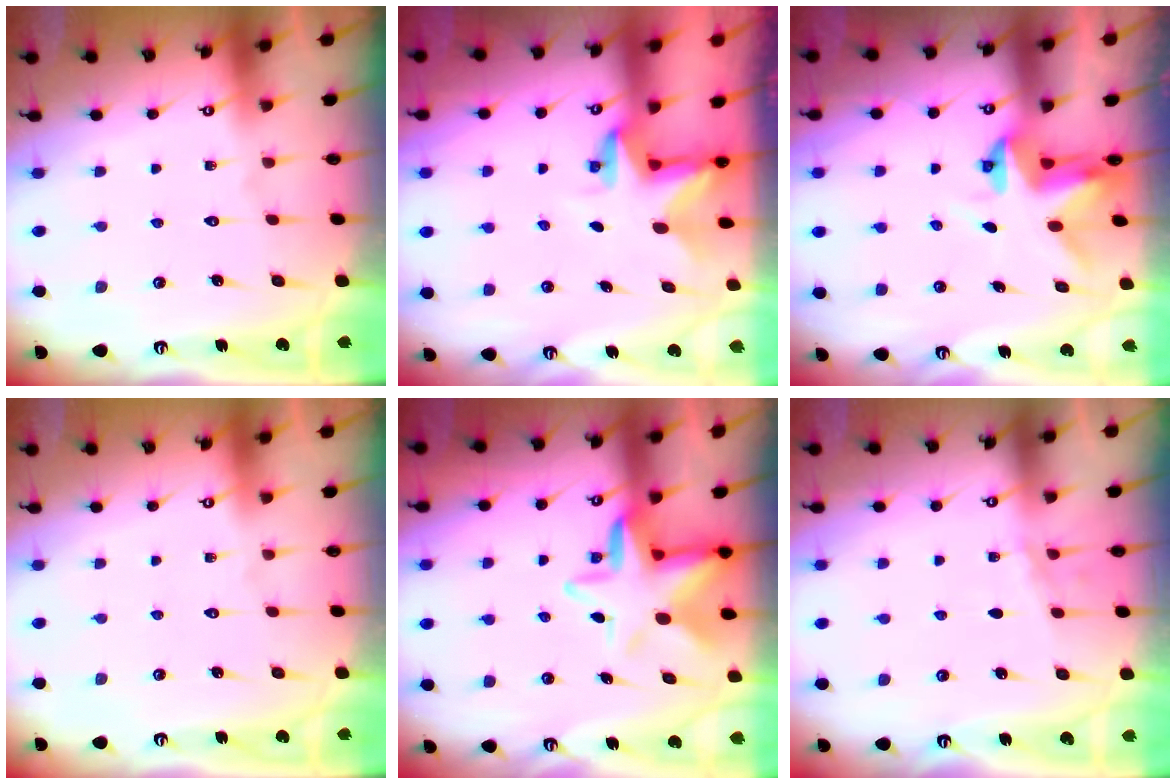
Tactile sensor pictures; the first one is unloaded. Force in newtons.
{"total": 2.8, "press": 2.8, "slide": 0.1}
{"total": 3.9, "press": 3.9, "slide": 0.1}
{"total": 0.0}
{"total": 8.8, "press": 8.6, "slide": 1.6}
{"total": 2.9, "press": 2.7, "slide": 1.1}